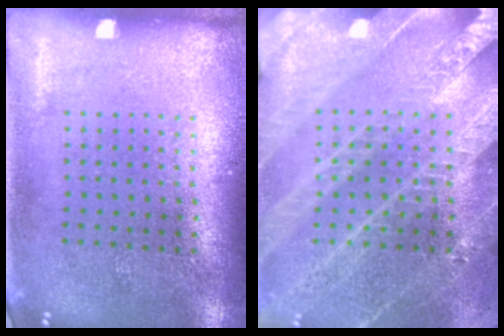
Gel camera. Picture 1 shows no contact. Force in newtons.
{"total": 3.2, "press": 3.0, "slide": 1.0}